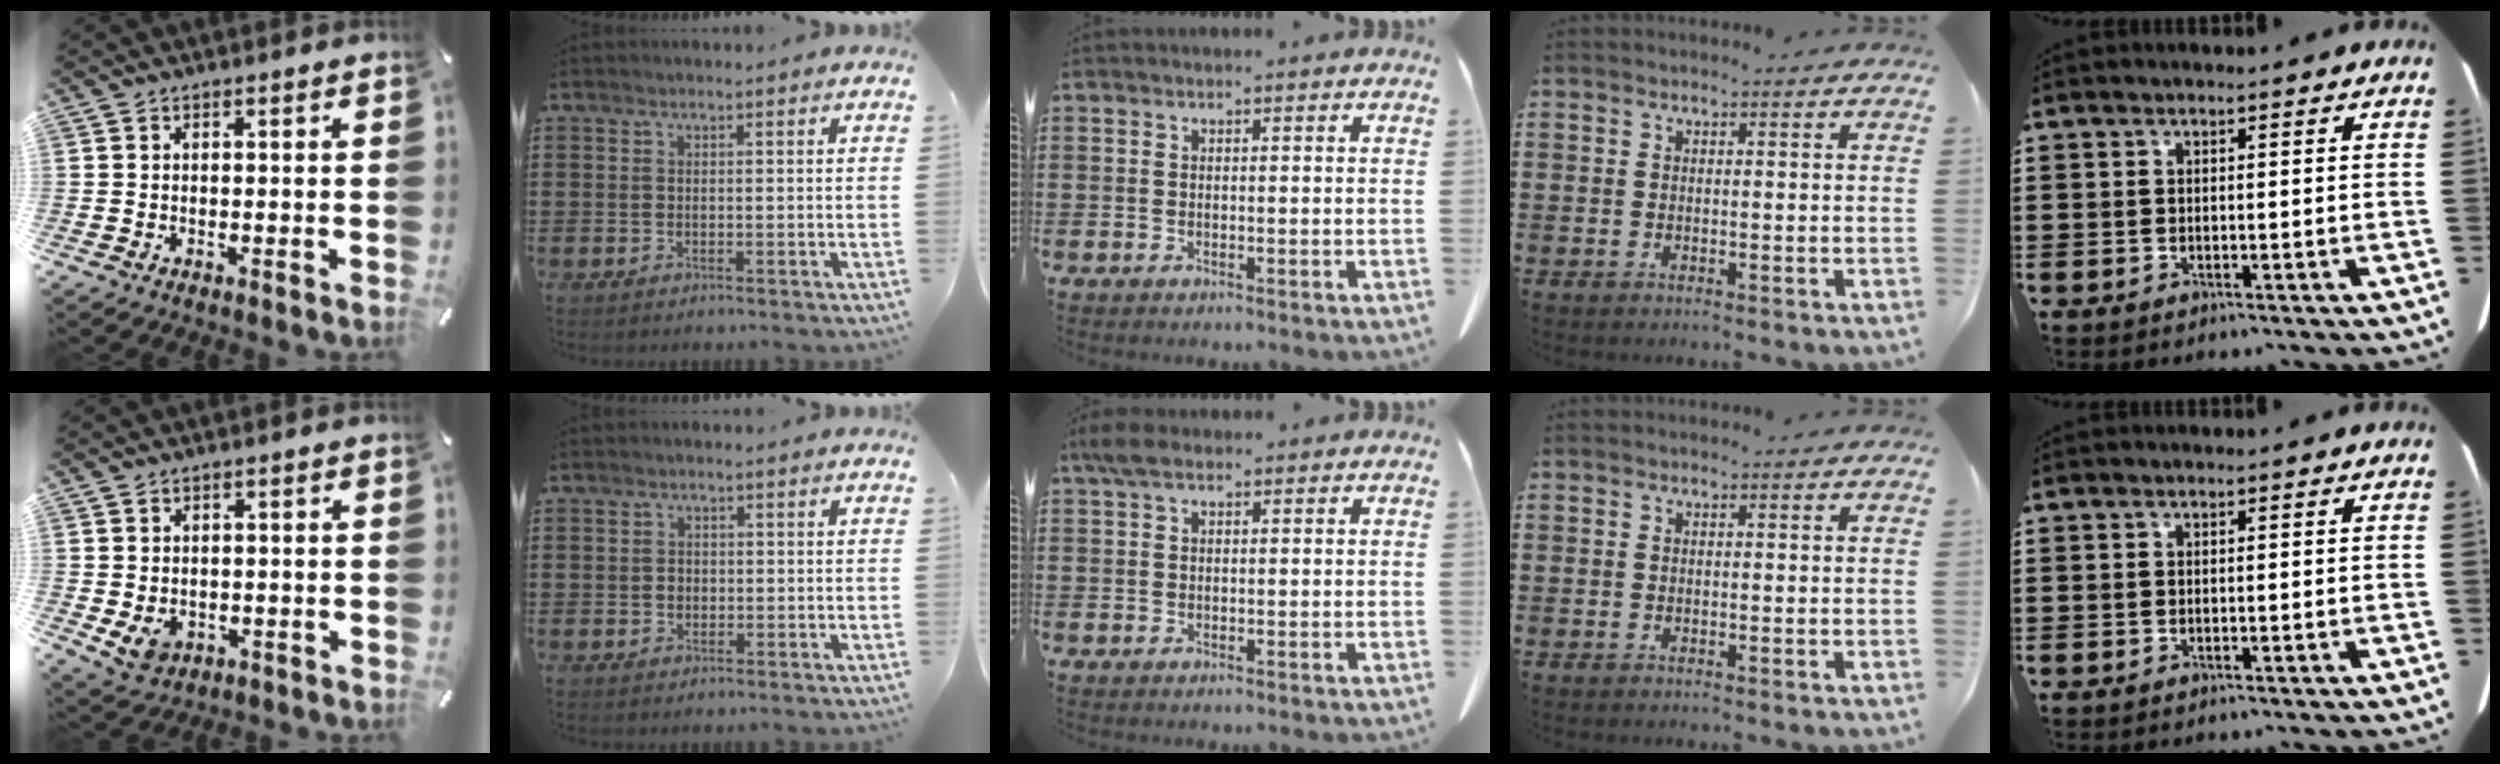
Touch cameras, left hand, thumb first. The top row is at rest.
{"thumb": {"total": 4.6, "force": [-0.6, 4.0, 2.2], "torque": [-0.034, -0.002, -0.010]}, "index": {"total": 1.2, "force": [-0.1, 1.0, 0.6], "torque": [-0.016, 0.006, -0.003]}, "middle": {"total": 2.6, "force": [1.3, 1.2, 1.9], "torque": [-0.043, 0.005, 0.024]}}